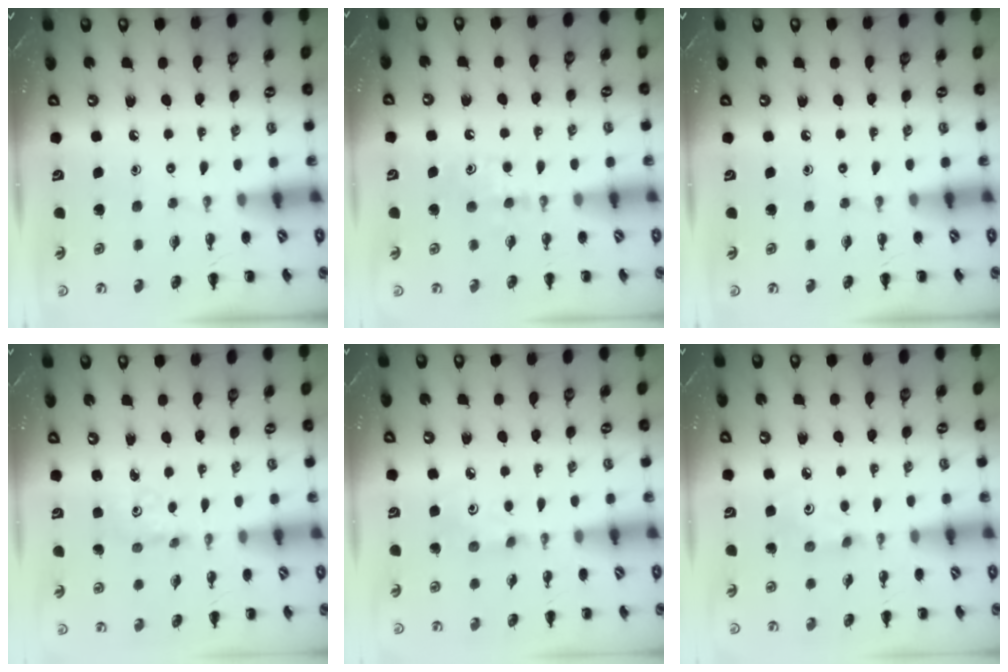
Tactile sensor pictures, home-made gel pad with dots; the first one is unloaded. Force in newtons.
{"total": 4.6, "press": 4.4, "slide": 1.3}
{"total": 0.0}
{"total": 2.0, "press": 1.9, "slide": 0.7}
{"total": 2.7, "press": 2.7, "slide": 0.3}
{"total": 2.7, "press": 2.7, "slide": 0.3}